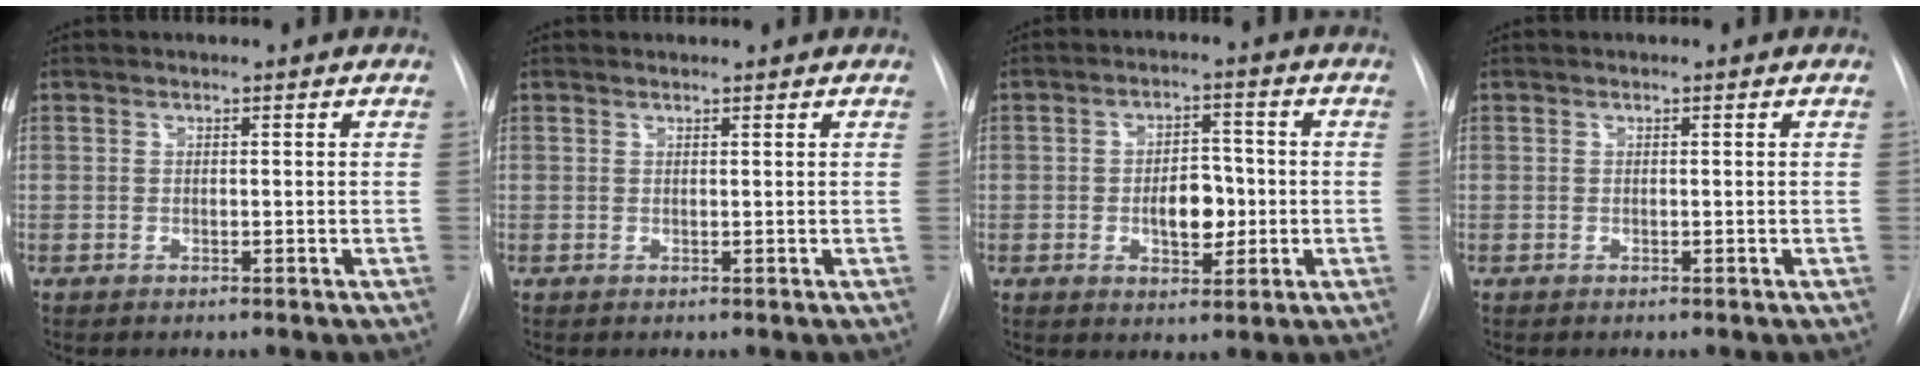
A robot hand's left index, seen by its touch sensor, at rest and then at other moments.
{"total": 0.8, "force": [0.8, 0.0, -0.1], "torque": [-0.006, 0.009, 0.016]}
{"total": 6.0, "force": [-0.8, 3.3, 5.0], "torque": [-0.078, 0.008, -0.008]}
{"total": 0.0}